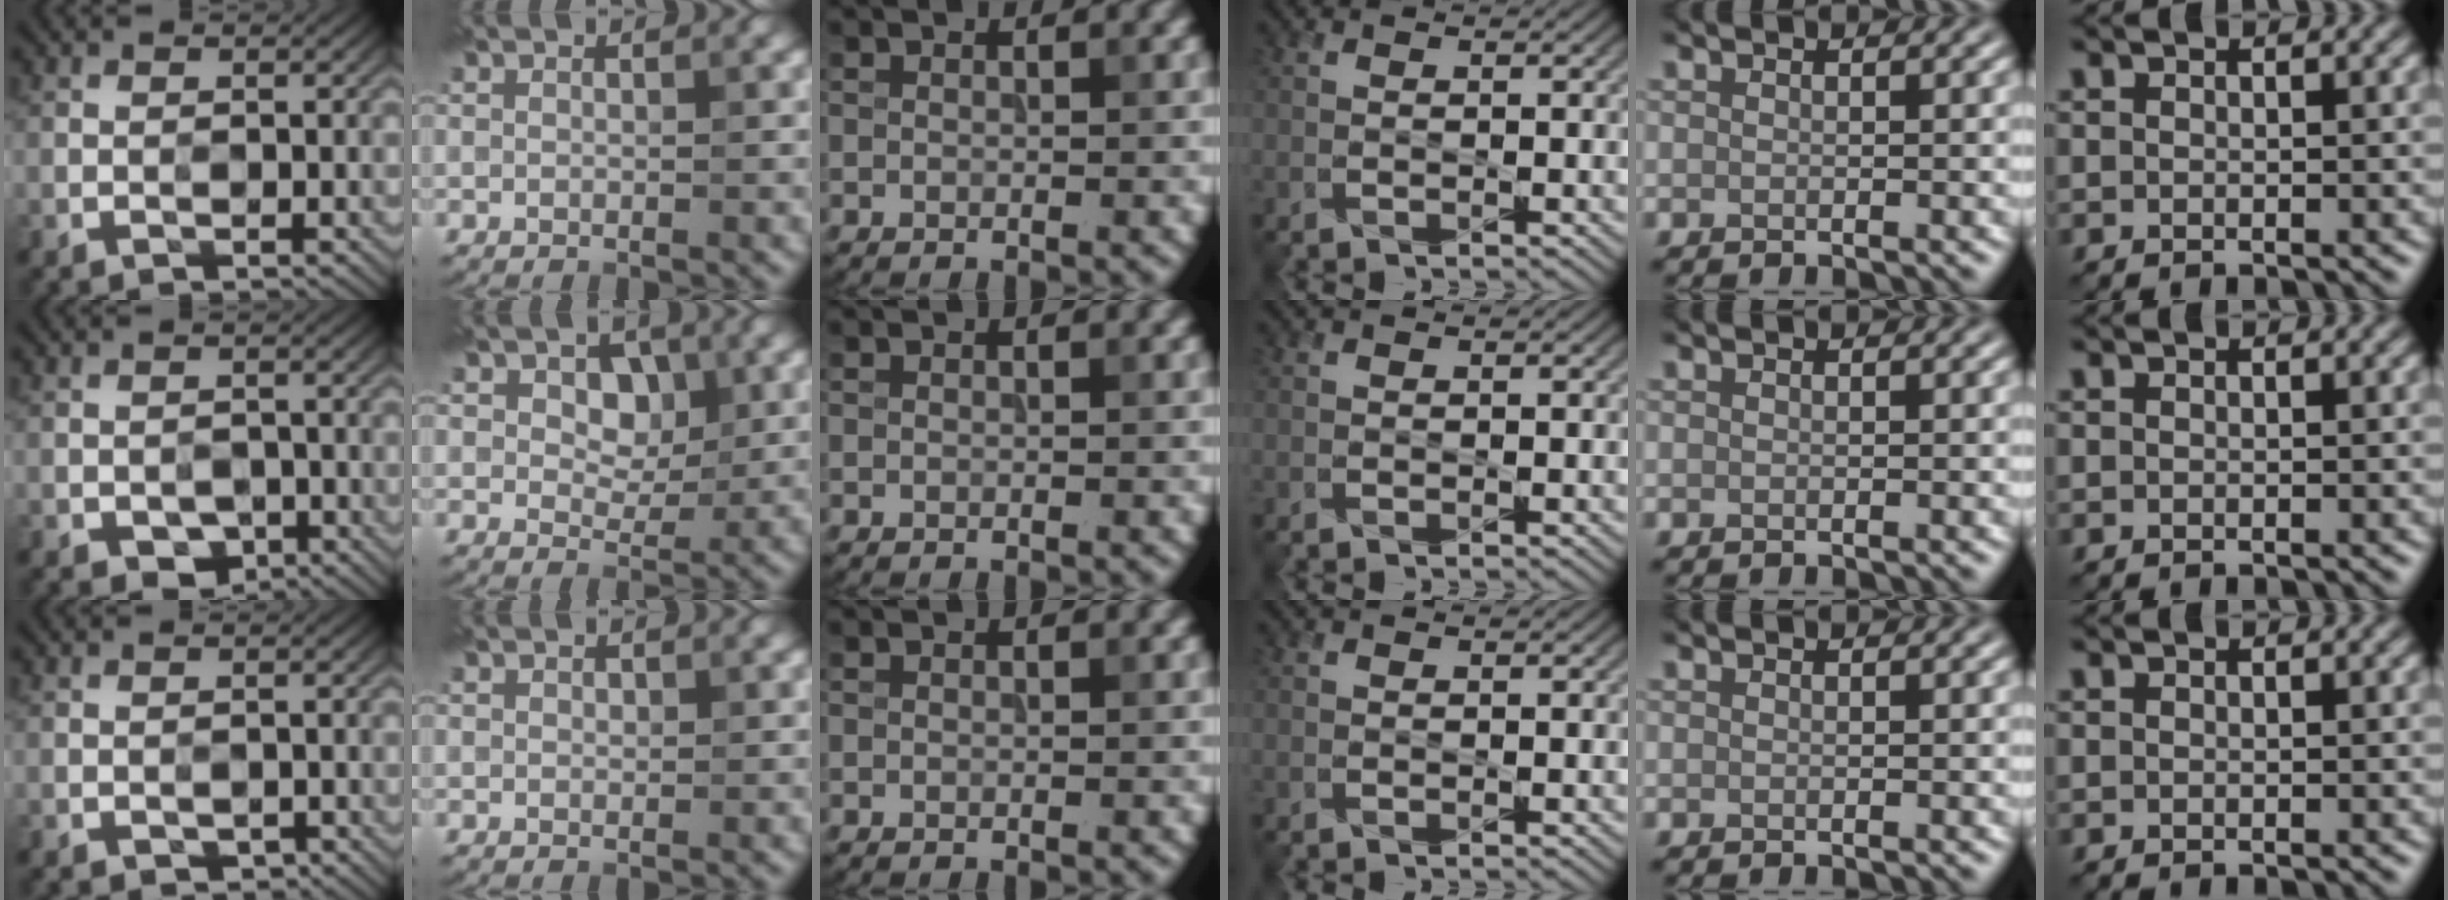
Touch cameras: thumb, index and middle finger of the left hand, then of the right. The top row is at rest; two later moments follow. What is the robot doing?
{"motion": "press", "object": "stopwatch"}